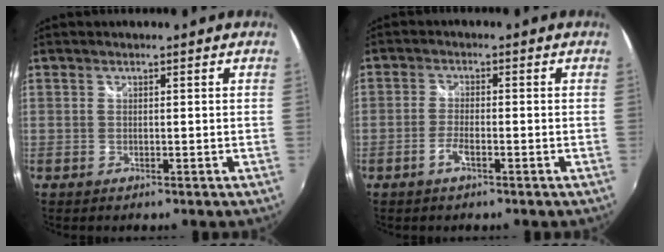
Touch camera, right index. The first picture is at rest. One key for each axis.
{"total": 2.8, "fx": -1.6, "fy": 0.7, "fz": 2.2, "tx": -0.056, "ty": 0.003, "tz": -0.033}